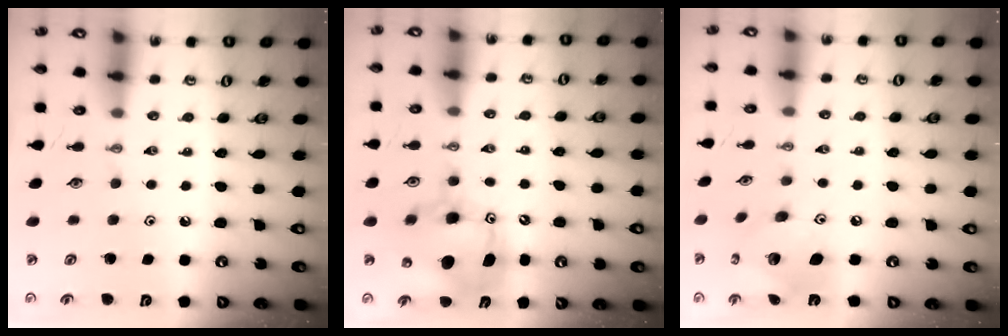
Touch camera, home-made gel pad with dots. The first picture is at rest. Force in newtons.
{"total": 12.3, "press": 12.0, "slide": 2.7}
{"total": 13.4, "press": 13.3, "slide": 1.2}